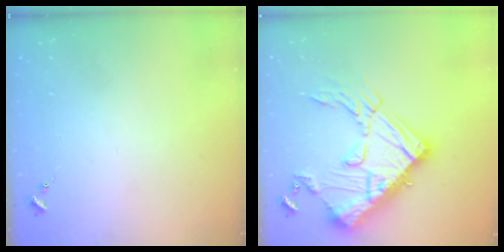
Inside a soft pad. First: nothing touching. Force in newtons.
{"total": 24.8, "press": 24.7, "slide": 2.3}